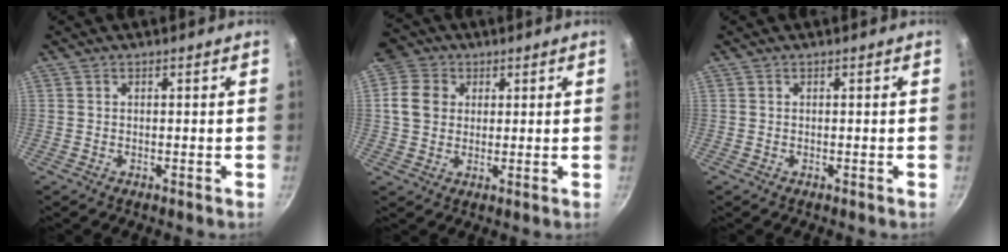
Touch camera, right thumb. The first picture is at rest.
{"total": 7.2, "force": [1.8, 6.2, 3.3], "torque": [-0.027, 0.002, 0.023]}
{"total": 0.0}